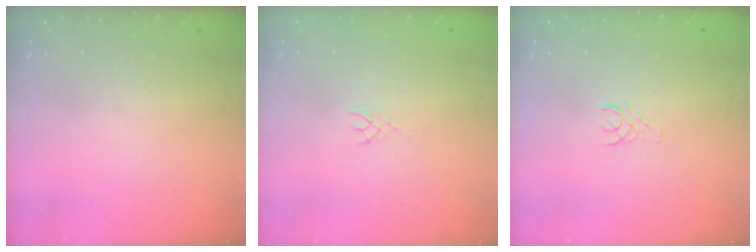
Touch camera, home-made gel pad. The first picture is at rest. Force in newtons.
{"total": 2.5, "press": 2.4, "slide": 0.4}
{"total": 3.6, "press": 3.6, "slide": 0.4}